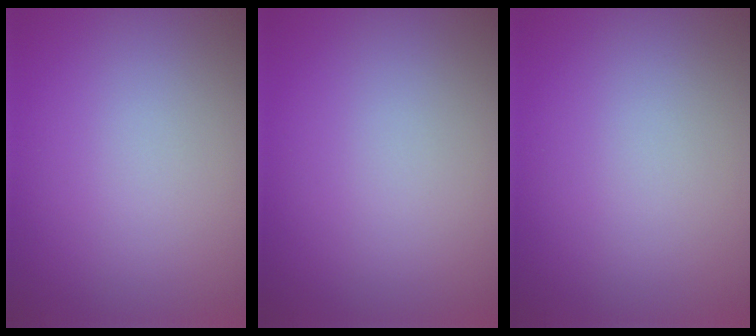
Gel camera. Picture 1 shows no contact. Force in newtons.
{"total": 0.0}
{"total": 0.0}